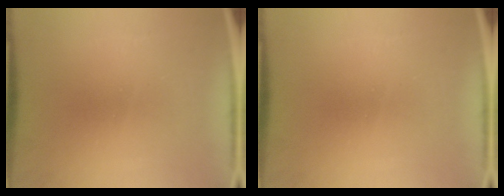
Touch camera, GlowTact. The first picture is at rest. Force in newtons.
{"total": 0.0}